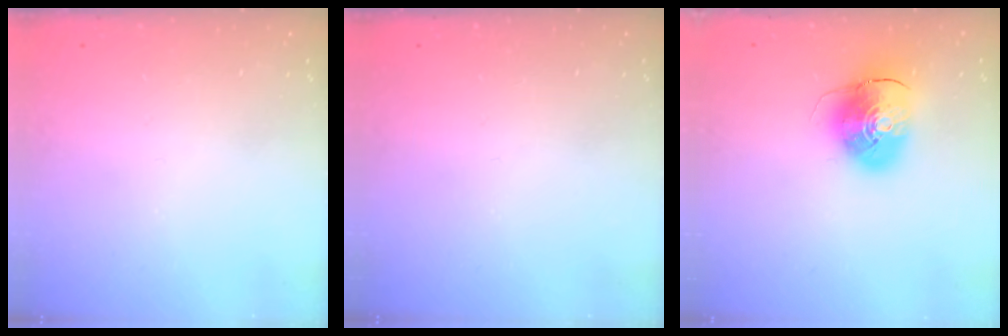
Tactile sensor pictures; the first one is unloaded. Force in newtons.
{"total": 0.0}
{"total": 10.0, "press": 9.8, "slide": 1.6}